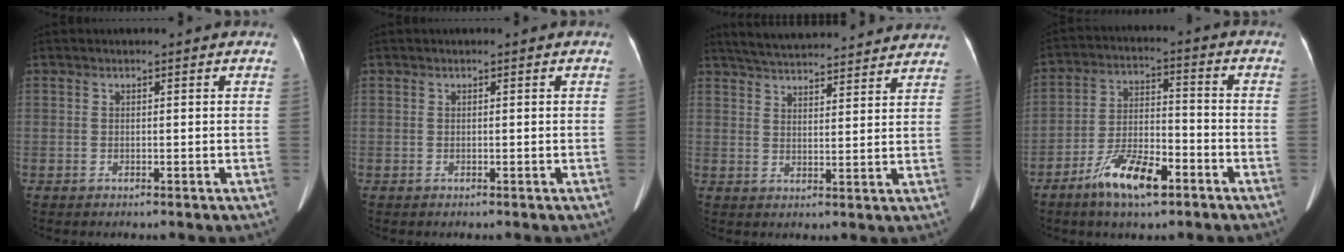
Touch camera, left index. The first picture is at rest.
{"total": 0.0}
{"total": 19.8, "force": [18.3, 3.0, 6.9], "torque": [-0.110, 0.029, 0.245]}
{"total": 10.1, "force": [-6.1, 3.1, 7.4], "torque": [-0.145, 0.000, -0.109]}